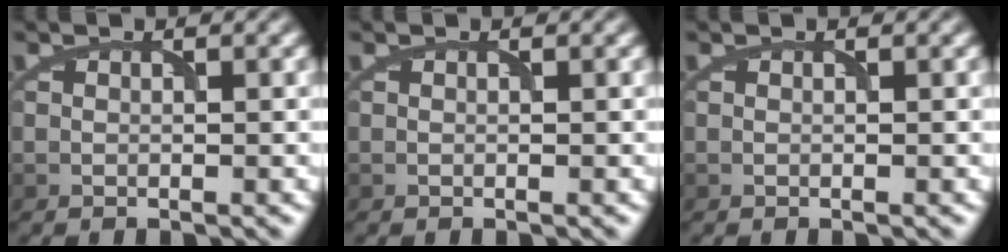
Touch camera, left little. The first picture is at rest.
{"total": 0.0}
{"total": 0.0}